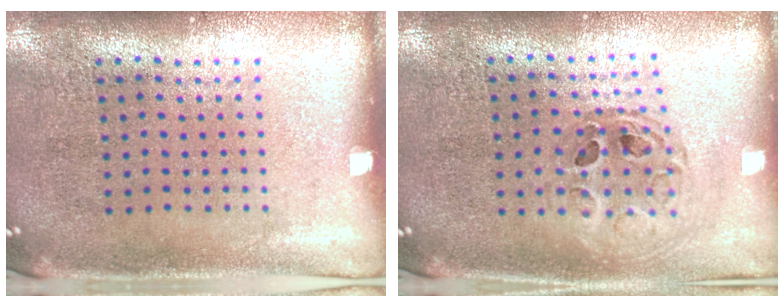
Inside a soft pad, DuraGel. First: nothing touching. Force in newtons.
{"total": 0.7, "press": 0.7, "slide": 0.1}